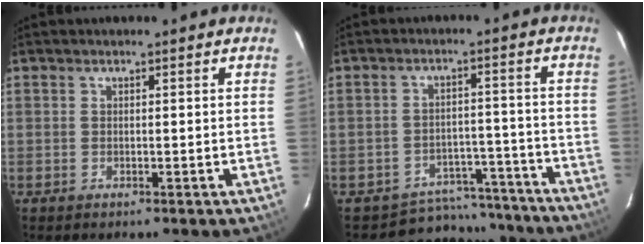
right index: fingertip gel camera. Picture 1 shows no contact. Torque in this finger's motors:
{"motor_torque": [0.07, -0.12, -0.03, -0.10]}